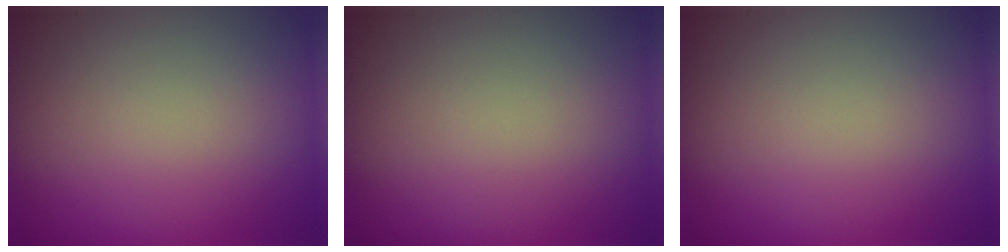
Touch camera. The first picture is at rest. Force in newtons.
{"total": 0.0}
{"total": 0.0}